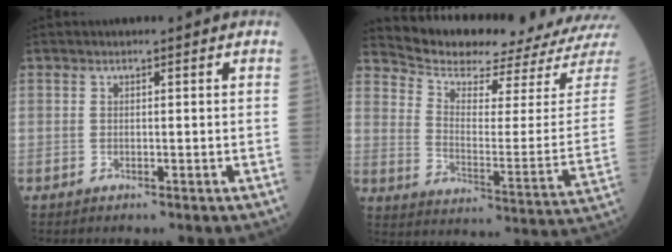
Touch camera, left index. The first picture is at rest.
{"total": 20.1, "force": [19.4, 0.5, 5.2], "torque": [-0.098, -0.105, 0.254]}